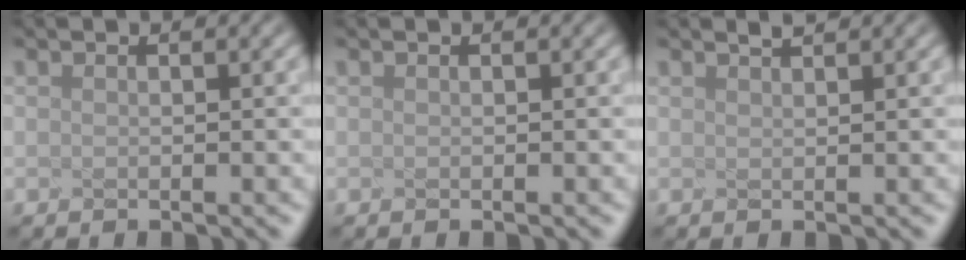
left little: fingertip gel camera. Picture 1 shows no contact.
{"total": 0.0}
{"total": 0.6, "force": [0.6, -0.3, -0.1], "torque": [0.002, 0.005, 0.010]}